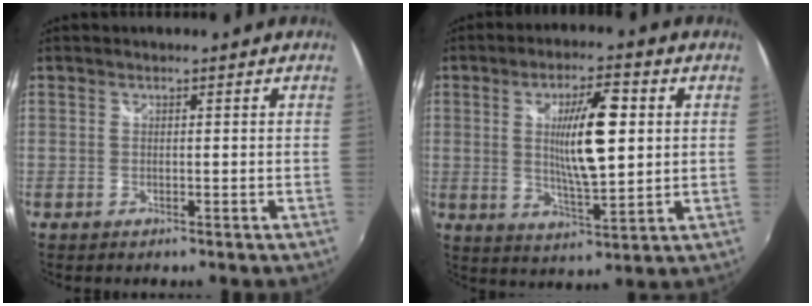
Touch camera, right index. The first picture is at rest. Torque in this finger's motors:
{"motor_torque": [1.13, 1.01, 0.33, 0.09]}